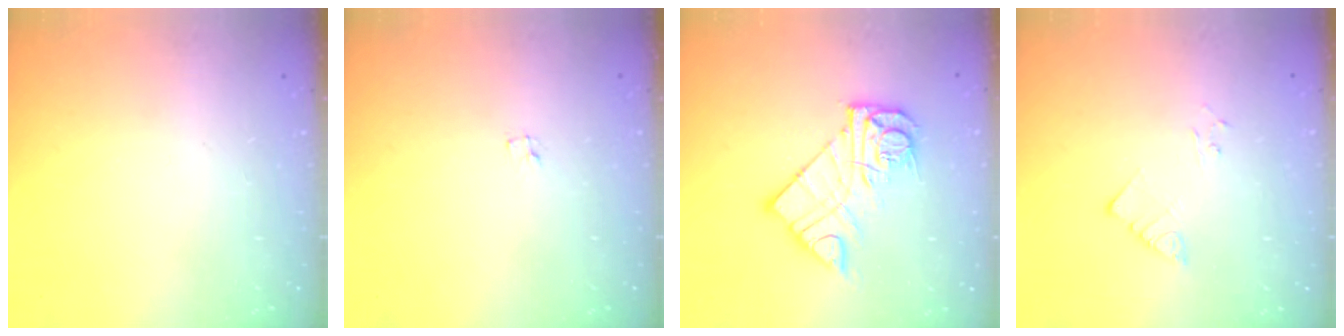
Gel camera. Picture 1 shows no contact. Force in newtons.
{"total": 1.2, "press": 1.2, "slide": 0.1}
{"total": 13.7, "press": 13.7, "slide": 1.4}
{"total": 2.2, "press": 2.2, "slide": 0.2}